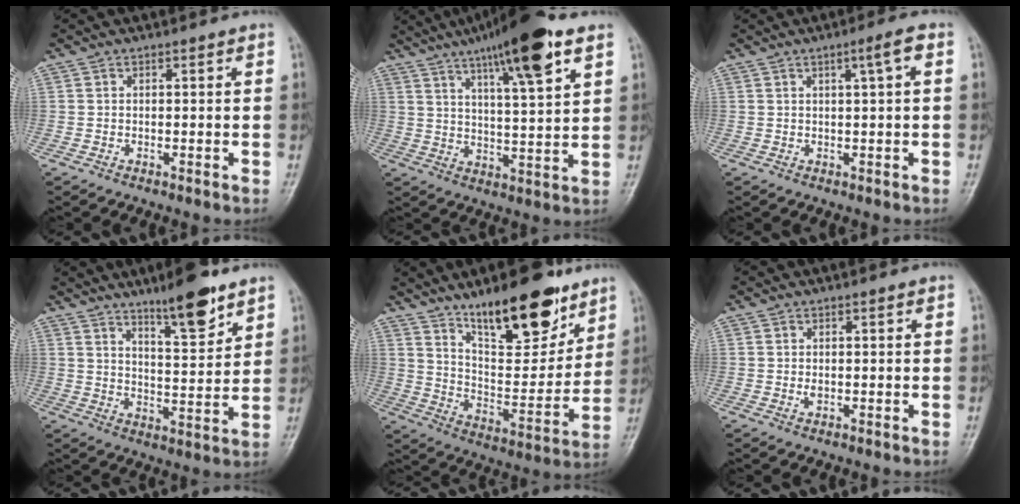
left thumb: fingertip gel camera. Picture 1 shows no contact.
{"total": 16.9, "force": [9.9, 2.9, 13.3], "torque": [-0.202, -0.032, 0.160]}
{"total": 3.3, "force": [1.1, -0.1, 3.1], "torque": [-0.053, 0.006, 0.020]}
{"total": 10.5, "force": [7.5, 2.2, 7.1], "torque": [-0.095, -0.054, 0.123]}
{"total": 19.5, "force": [13.2, 6.7, 12.6], "torque": [-0.146, -0.083, 0.224]}
{"total": 1.0, "force": [0.2, 0.4, 0.8], "torque": [-0.013, -0.001, 0.008]}